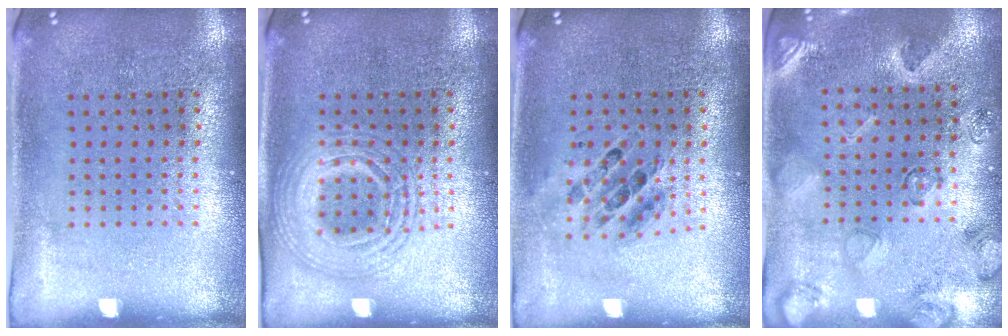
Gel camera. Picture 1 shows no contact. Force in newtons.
{"total": 2.4, "press": 2.4, "slide": 0.2}
{"total": 0.8, "press": 0.8, "slide": 0.0}
{"total": 2.3, "press": 1.8, "slide": 1.4}